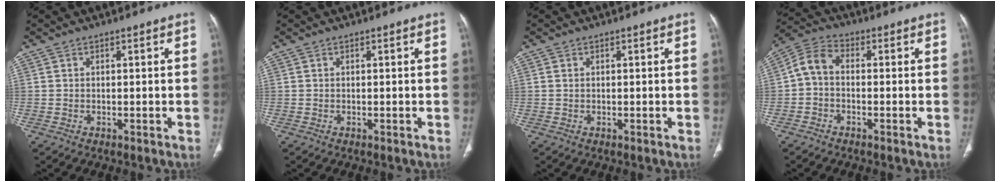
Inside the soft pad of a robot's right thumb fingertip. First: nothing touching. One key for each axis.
{"total": 0.0}
{"total": 0.7, "fx": 0.3, "fy": 0.5, "fz": 0.4, "tx": -0.008, "ty": 0.001, "tz": 0.006}
{"total": 5.4, "fx": -0.6, "fy": 3.6, "fz": 4.0, "tx": -0.073, "ty": 0.022, "tz": -0.026}